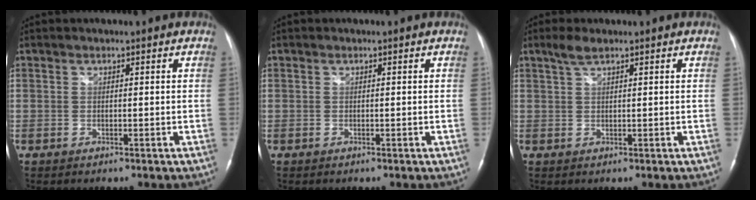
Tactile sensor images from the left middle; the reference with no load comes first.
{"total": 0.0}
{"total": 2.3, "force": [1.7, 0.3, 1.5], "torque": [-0.038, 0.007, 0.037]}